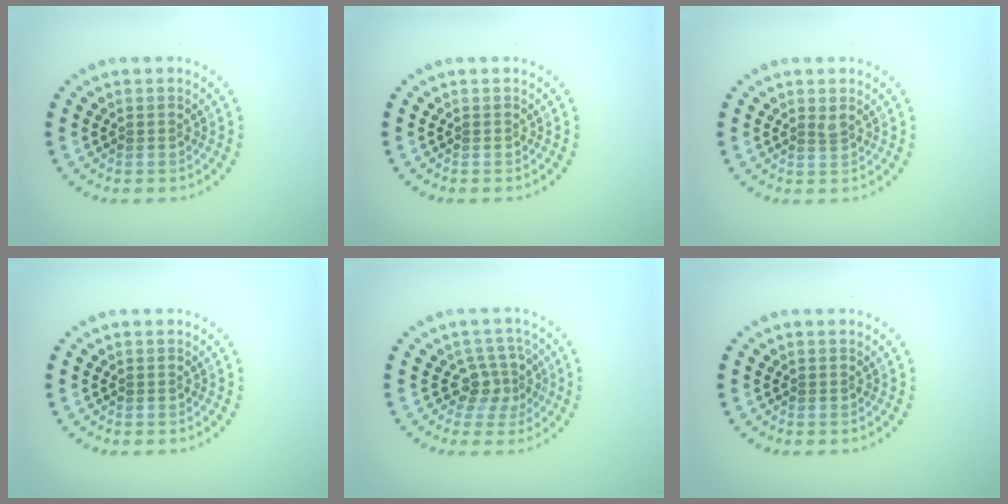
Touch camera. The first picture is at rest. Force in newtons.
{"total": 0.0}
{"total": 0.8, "press": 0.6, "slide": 0.6}
{"total": 0.0}
{"total": 2.7, "press": 2.1, "slide": 1.7}
{"total": 0.0}